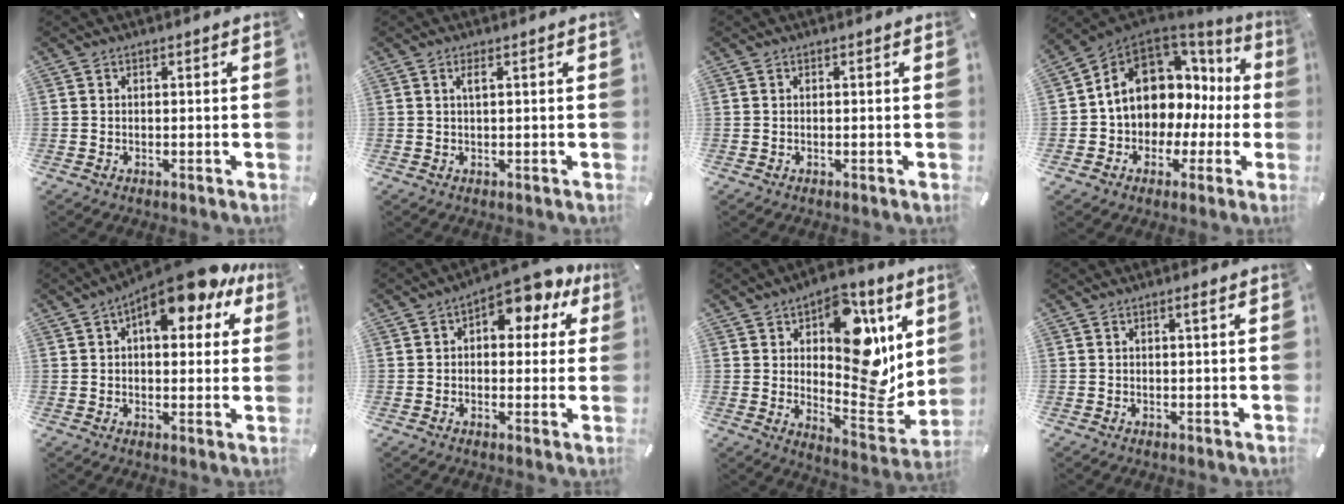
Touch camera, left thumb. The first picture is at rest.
{"total": 2.6, "force": [1.0, 0.3, 2.4], "torque": [-0.049, 0.002, 0.014]}
{"total": 0.0}
{"total": 11.9, "force": [3.4, 9.7, 6.1], "torque": [-0.118, -0.027, 0.063]}
{"total": 13.2, "force": [7.5, 5.7, 9.2], "torque": [-0.127, -0.035, 0.126]}
{"total": 9.2, "force": [4.9, 5.2, 5.8], "torque": [-0.071, -0.032, 0.082]}
{"total": 18.8, "force": [6.7, 11.2, 13.5], "torque": [-0.154, -0.051, 0.115]}
{"total": 1.3, "force": [0.6, 0.1, 1.1], "torque": [-0.023, 0.000, 0.010]}